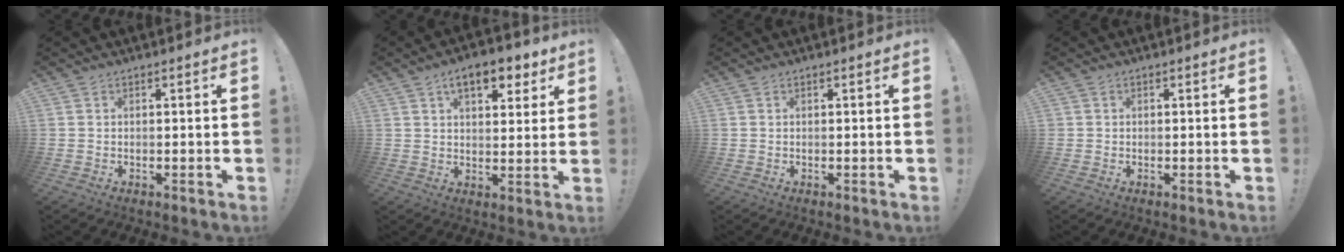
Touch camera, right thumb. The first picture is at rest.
{"total": 10.0, "force": [5.6, 4.6, 6.8], "torque": [-0.089, -0.019, 0.096]}
{"total": 0.0}
{"total": 0.6, "force": [0.1, 0.6, -0.1], "torque": [-0.005, 0.004, 0.003]}